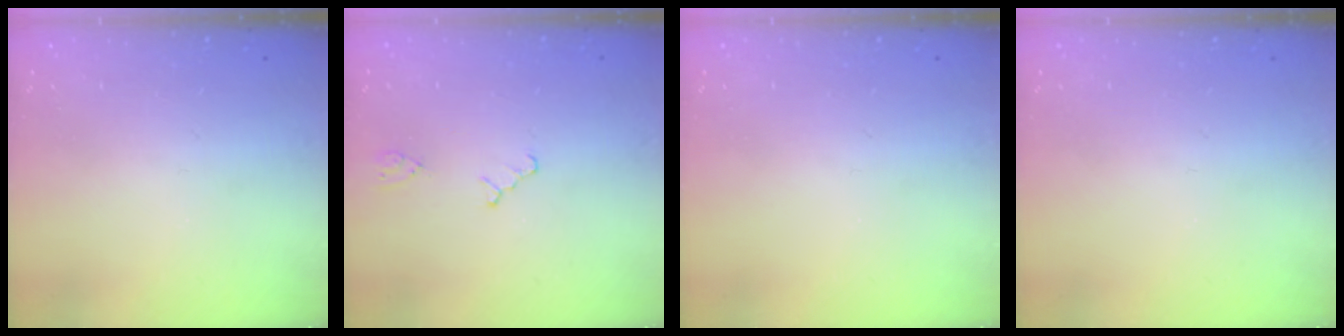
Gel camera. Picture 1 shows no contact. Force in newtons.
{"total": 0.7, "press": 0.7, "slide": 0.2}
{"total": 0.0}
{"total": 0.0}